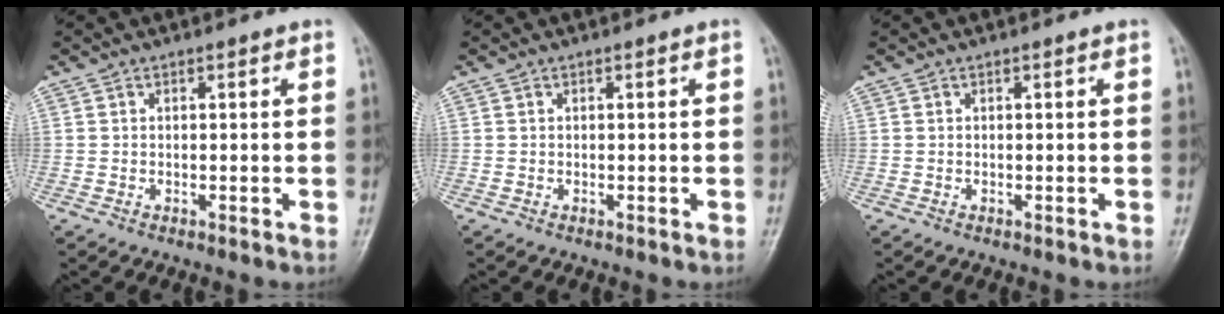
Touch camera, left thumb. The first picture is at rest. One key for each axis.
{"total": 0.0}
{"total": 0.0}